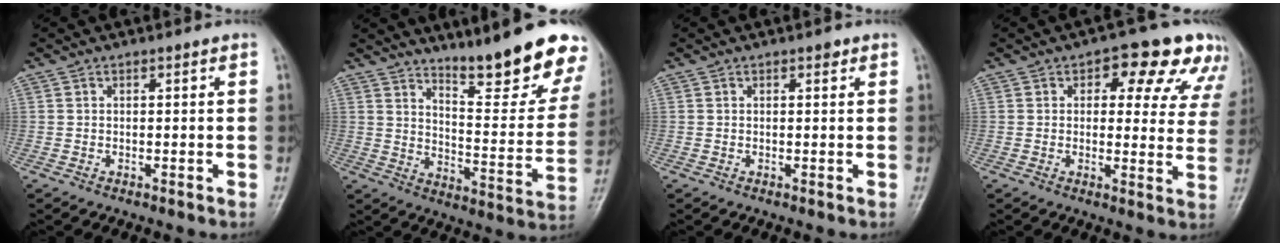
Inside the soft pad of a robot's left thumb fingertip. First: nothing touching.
{"total": 19.1, "force": [14.4, 3.5, 12.0], "torque": [-0.134, -0.108, 0.208]}
{"total": 1.0, "force": [0.6, 0.5, 0.7], "torque": [-0.005, -0.001, 0.005]}
{"total": 13.7, "force": [7.7, 7.2, 8.7], "torque": [-0.041, -0.018, 0.076]}